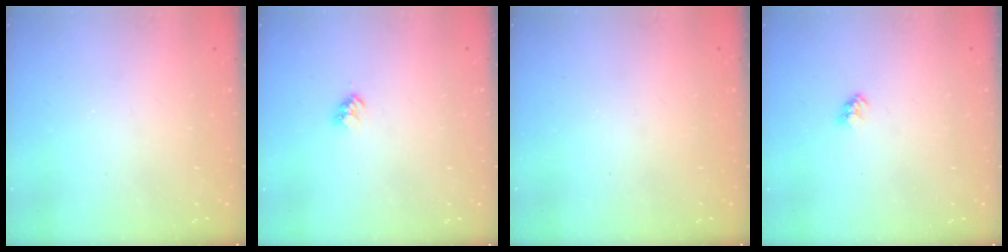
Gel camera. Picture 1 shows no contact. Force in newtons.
{"total": 2.8, "press": 2.8, "slide": 0.4}
{"total": 0.0}
{"total": 2.4, "press": 2.4, "slide": 0.2}